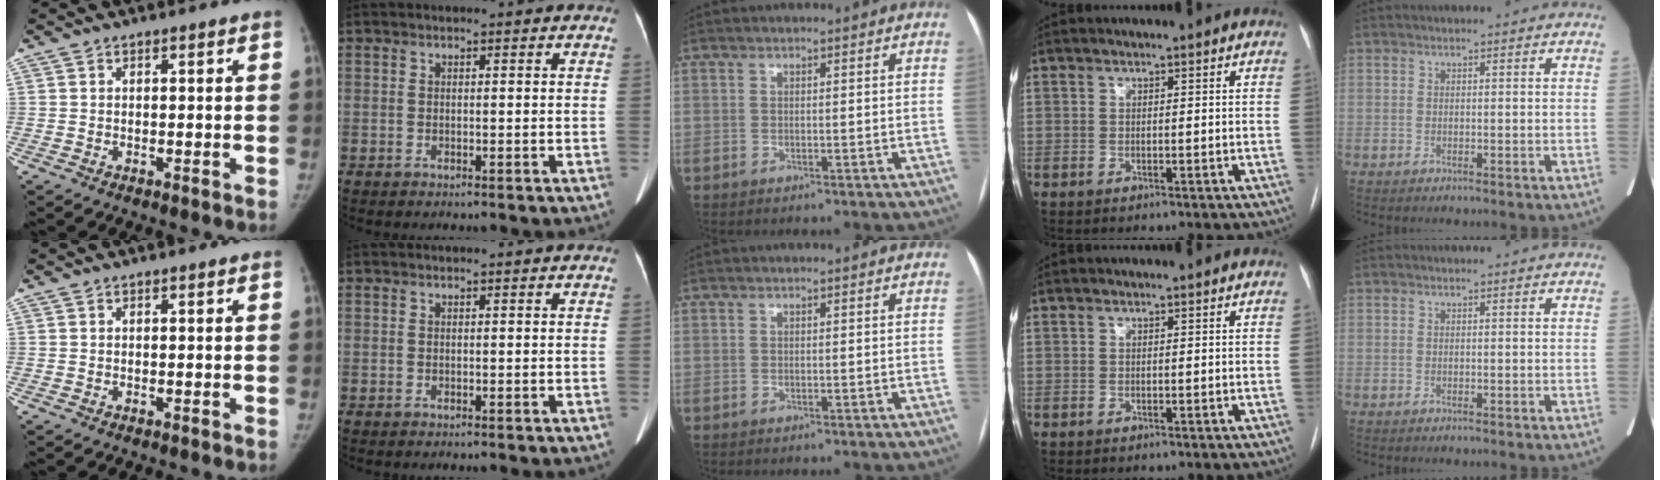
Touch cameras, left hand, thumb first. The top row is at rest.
{}